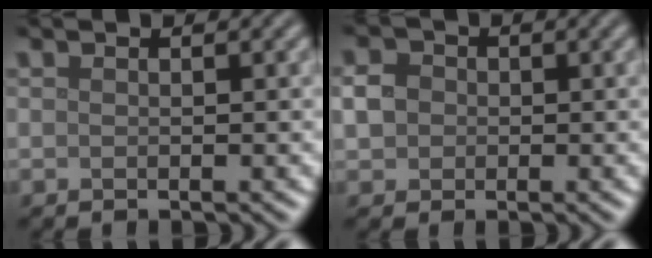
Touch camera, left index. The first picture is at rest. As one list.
[{"total": 2.1, "force": [0.0, 1.9, 0.9], "torque": [-0.012, 0.002, -0.003]}]